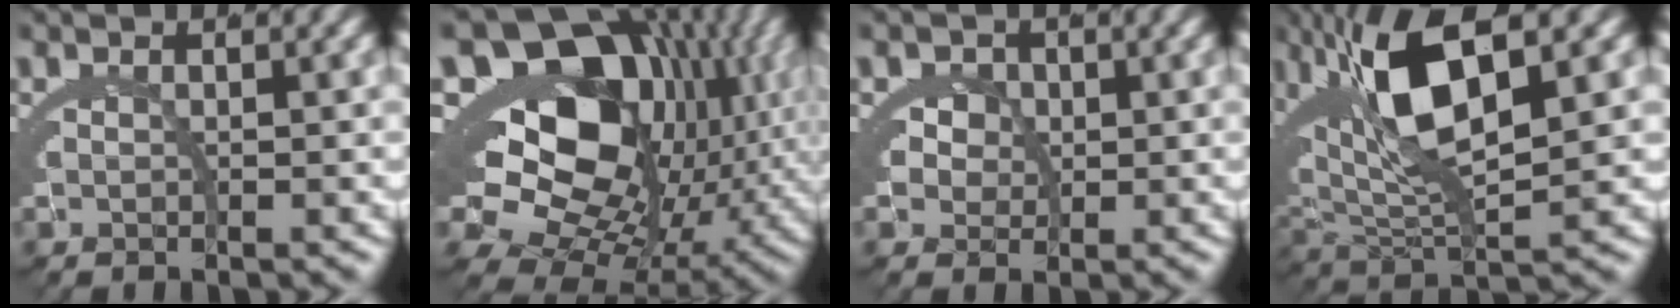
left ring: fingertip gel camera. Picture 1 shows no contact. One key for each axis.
{"total": 23.0, "fx": 3.0, "fy": 16.8, "fz": 15.4, "tx": -0.252, "ty": -0.015, "tz": 0.045}
{"total": 5.3, "fx": 0.9, "fy": 4.7, "fz": 2.3, "tx": -0.052, "ty": -0.010, "tz": 0.012}
{"total": 10.6, "fx": 5.2, "fy": 3.4, "fz": 8.7, "tx": -0.173, "ty": 0.018, "tz": 0.089}